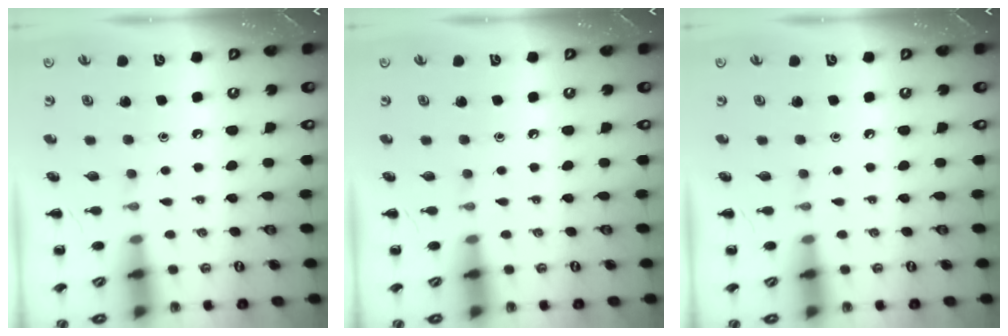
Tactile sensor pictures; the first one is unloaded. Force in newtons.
{"total": 0.0}
{"total": 0.0}